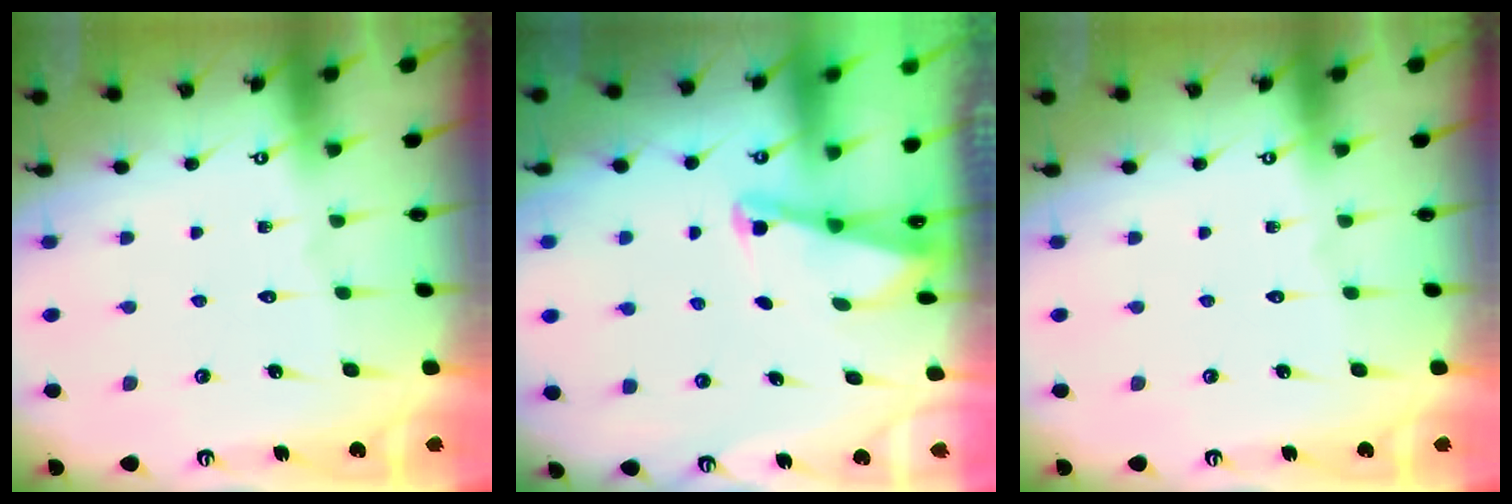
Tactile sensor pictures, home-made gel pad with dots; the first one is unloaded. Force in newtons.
{"total": 2.1, "press": 2.0, "slide": 0.3}
{"total": 0.0}